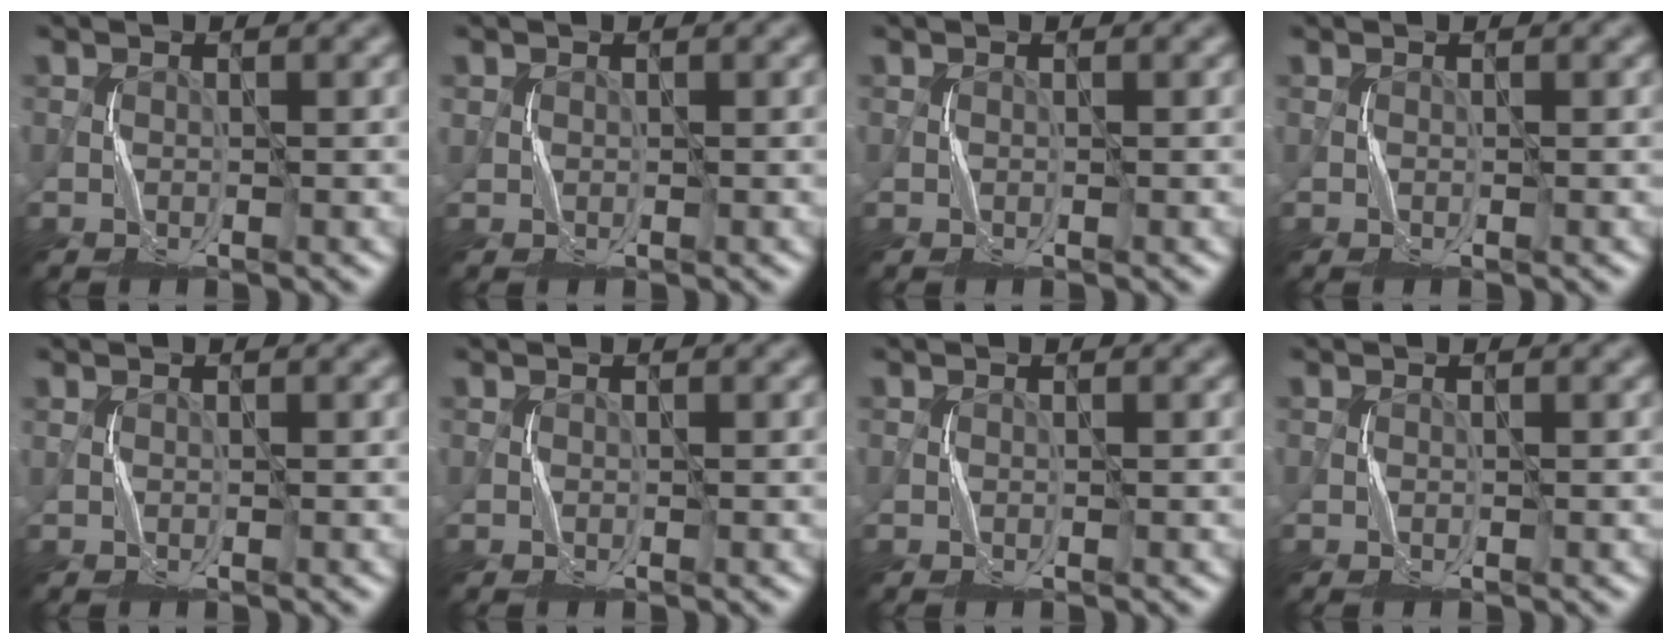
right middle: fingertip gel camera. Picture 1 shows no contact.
{"total": 0.5, "force": [0.1, 0.5, -0.1], "torque": [-0.001, -0.001, 0.004]}
{"total": 0.0}
{"total": 0.0}
{"total": 0.0}
{"total": 0.0}
{"total": 0.0}
{"total": 0.0}